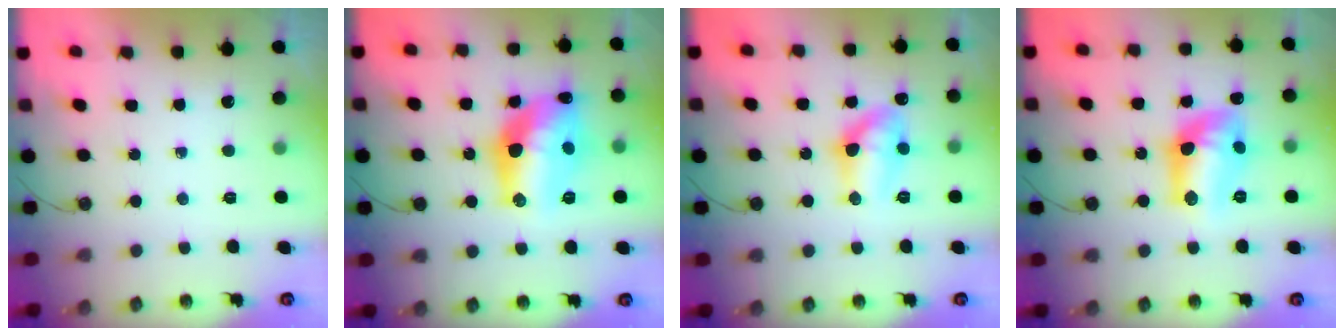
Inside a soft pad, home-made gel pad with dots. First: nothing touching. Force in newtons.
{"total": 18.3, "press": 17.9, "slide": 3.5}
{"total": 11.2, "press": 11.2, "slide": 0.7}
{"total": 13.7, "press": 13.7, "slide": 0.8}